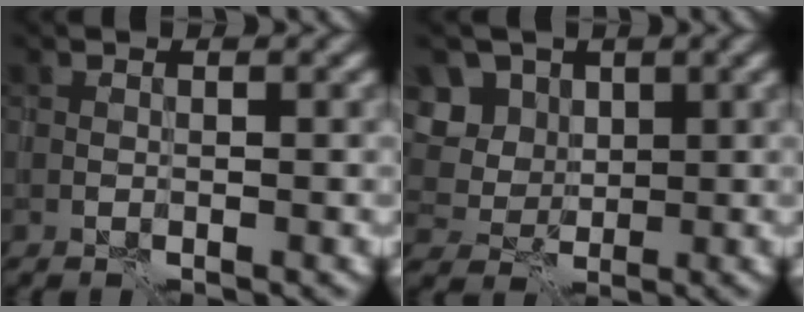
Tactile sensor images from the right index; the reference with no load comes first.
{"total": 6.0, "force": [2.8, 4.8, 2.2], "torque": [-0.051, 0.005, 0.043]}